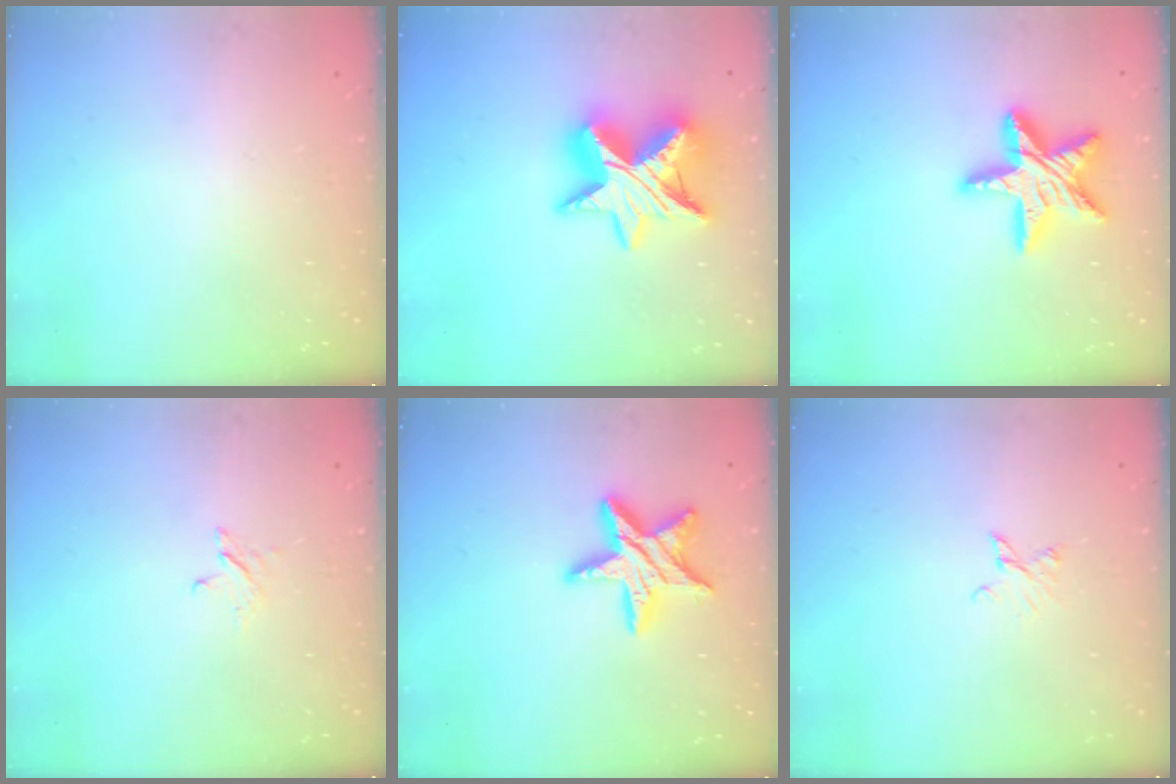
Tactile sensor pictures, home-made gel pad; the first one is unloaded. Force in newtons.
{"total": 16.4, "press": 16.3, "slide": 1.3}
{"total": 17.0, "press": 17.0, "slide": 1.4}
{"total": 2.8, "press": 2.8, "slide": 0.3}
{"total": 14.4, "press": 14.3, "slide": 0.8}
{"total": 2.5, "press": 2.5, "slide": 0.3}